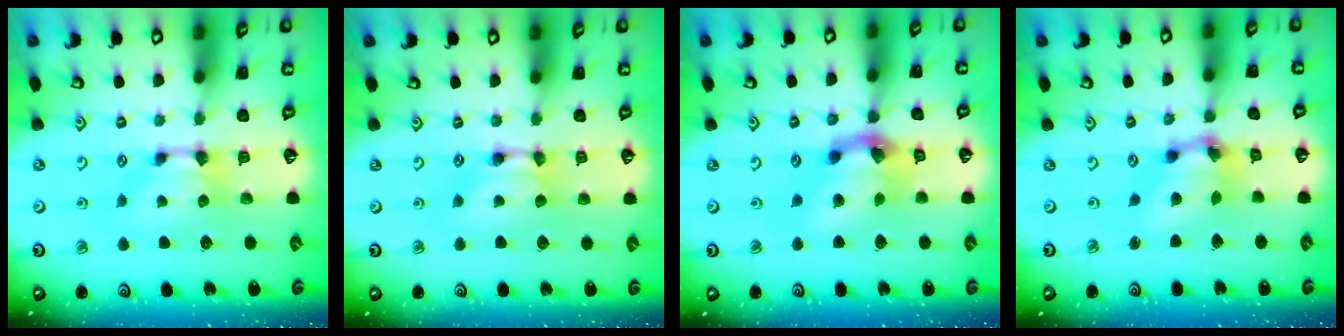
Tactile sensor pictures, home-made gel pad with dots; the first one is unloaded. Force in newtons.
{"total": 1.7, "press": 1.7, "slide": 0.1}
{"total": 6.5, "press": 6.0, "slide": 2.3}
{"total": 6.2, "press": 5.7, "slide": 2.3}